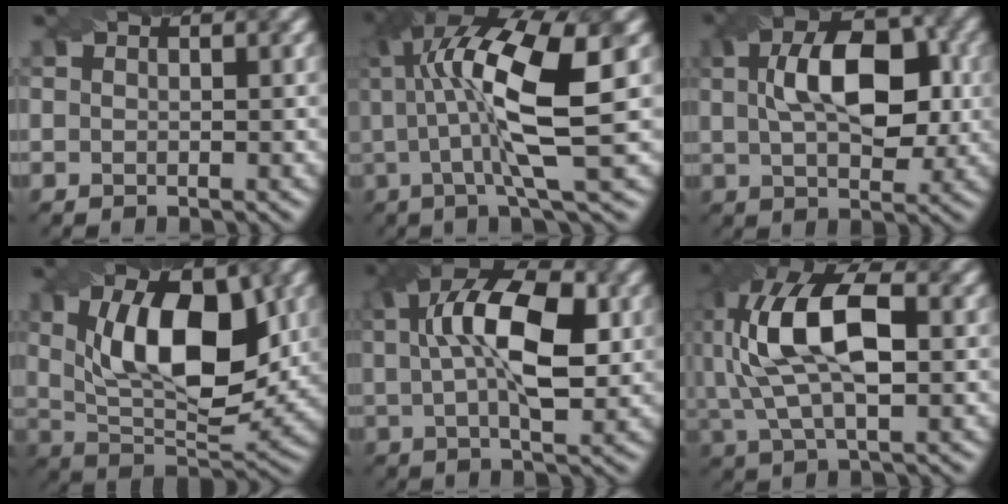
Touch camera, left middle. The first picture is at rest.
{"total": 11.2, "force": [1.4, 2.6, 10.8], "torque": [-0.179, 0.018, 0.035]}
{"total": 8.4, "force": [1.0, 4.4, 7.0], "torque": [-0.120, 0.020, 0.022]}
{"total": 11.1, "force": [2.0, 5.2, 9.6], "torque": [-0.145, 0.009, 0.038]}
{"total": 9.8, "force": [1.4, 4.1, 8.8], "torque": [-0.149, 0.022, 0.026]}
{"total": 10.8, "force": [0.7, 5.1, 9.4], "torque": [-0.196, 0.024, 0.016]}